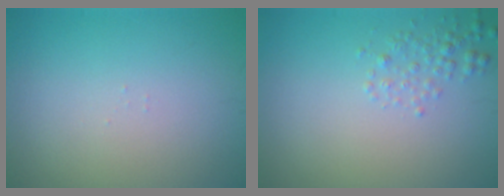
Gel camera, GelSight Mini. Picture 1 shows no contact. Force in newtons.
{"total": 1.6, "press": 1.6, "slide": 0.1}